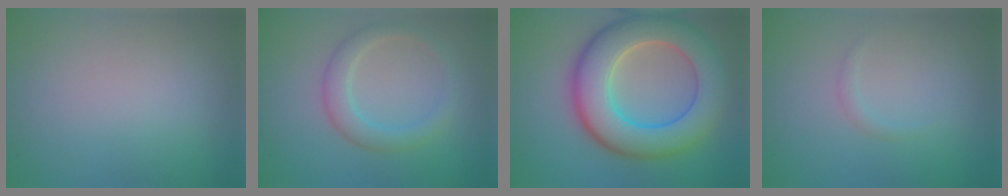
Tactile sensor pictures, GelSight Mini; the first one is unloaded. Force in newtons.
{"total": 2.9, "press": 2.9, "slide": 0.2}
{"total": 10.4, "press": 10.4, "slide": 0.8}
{"total": 0.7, "press": 0.7, "slide": 0.1}